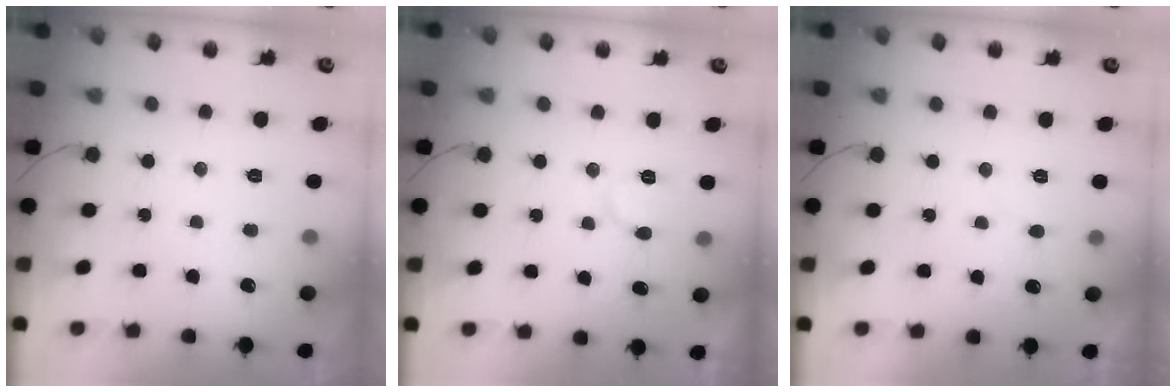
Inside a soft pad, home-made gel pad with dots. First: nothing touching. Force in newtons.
{"total": 6.6, "press": 6.6, "slide": 0.5}
{"total": 4.0, "press": 4.0, "slide": 0.5}